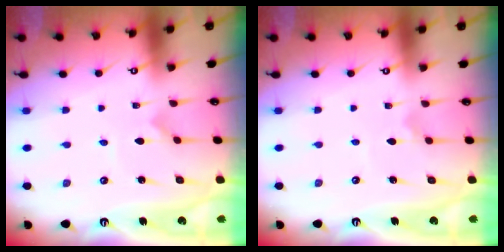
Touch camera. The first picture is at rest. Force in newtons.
{"total": 0.6, "press": 0.6, "slide": 0.0}